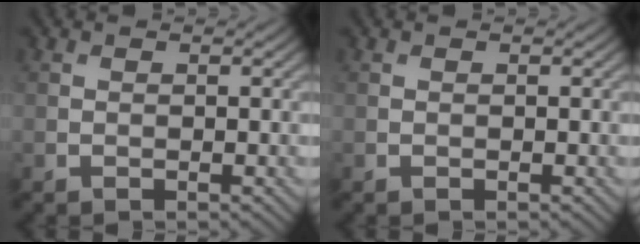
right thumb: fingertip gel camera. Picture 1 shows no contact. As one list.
[{"total": 0.0}]